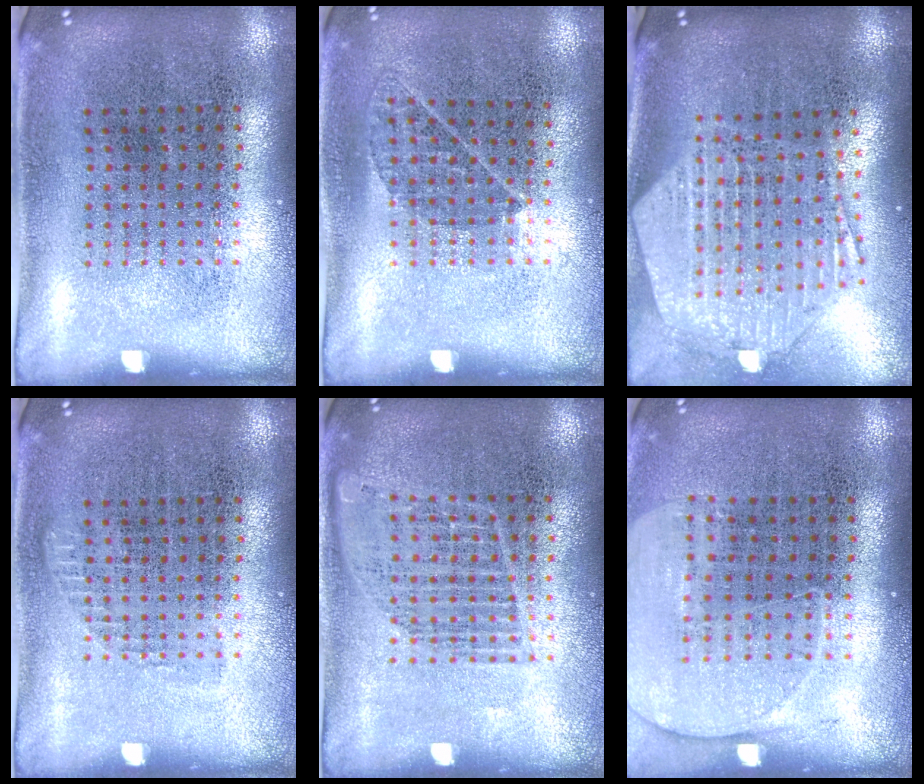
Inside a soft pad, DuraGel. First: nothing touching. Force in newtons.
{"total": 0.8, "press": 0.6, "slide": 0.4}
{"total": 2.8, "press": 2.2, "slide": 1.7}
{"total": 0.5, "press": 0.5, "slide": 0.2}
{"total": 1.1, "press": 1.1, "slide": 0.3}
{"total": 1.4, "press": 1.3, "slide": 0.6}